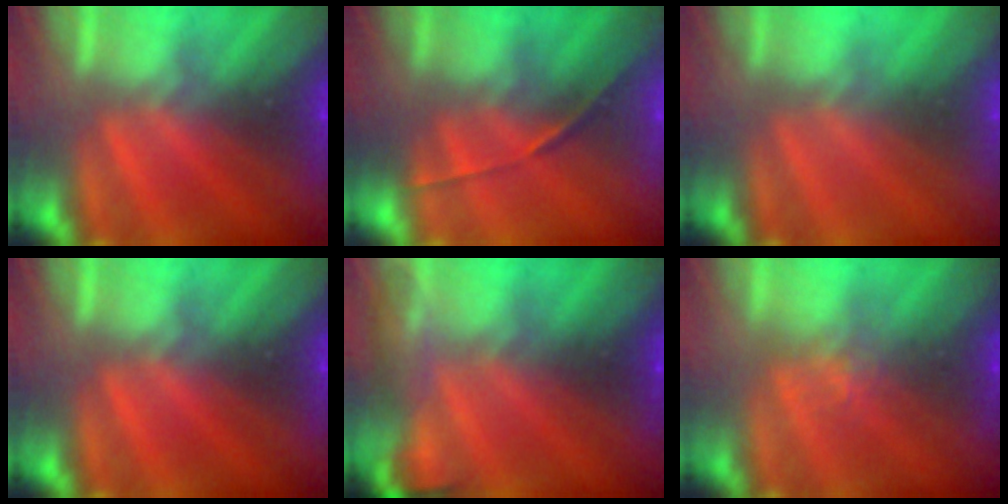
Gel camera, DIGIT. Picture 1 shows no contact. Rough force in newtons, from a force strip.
{"total": 1.7}
{"total": 2.9}
{"total": 0.0}
{"total": 4.6}
{"total": 1.2}